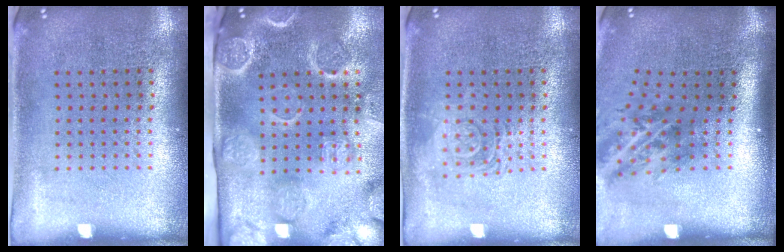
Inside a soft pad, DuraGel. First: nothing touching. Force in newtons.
{"total": 4.3, "press": 3.5, "slide": 2.5}
{"total": 2.7, "press": 2.6, "slide": 0.4}
{"total": 2.0, "press": 1.3, "slide": 1.5}